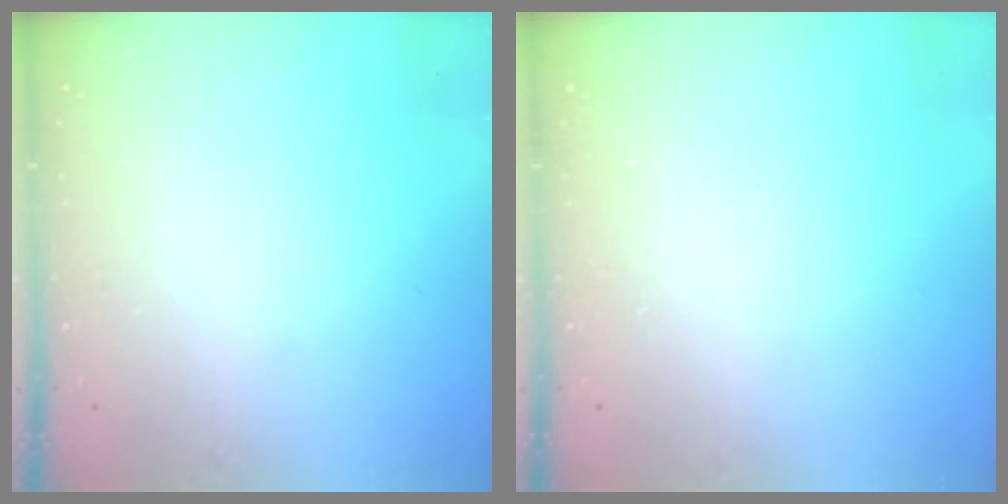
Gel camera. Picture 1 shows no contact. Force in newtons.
{"total": 0.0}